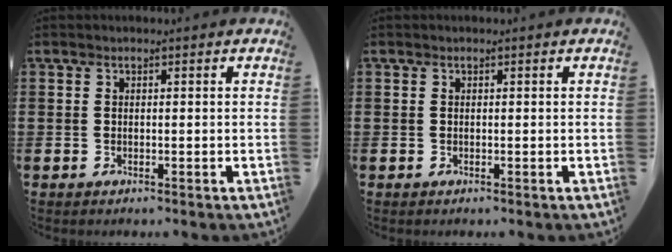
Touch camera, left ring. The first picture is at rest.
{"total": 0.0}